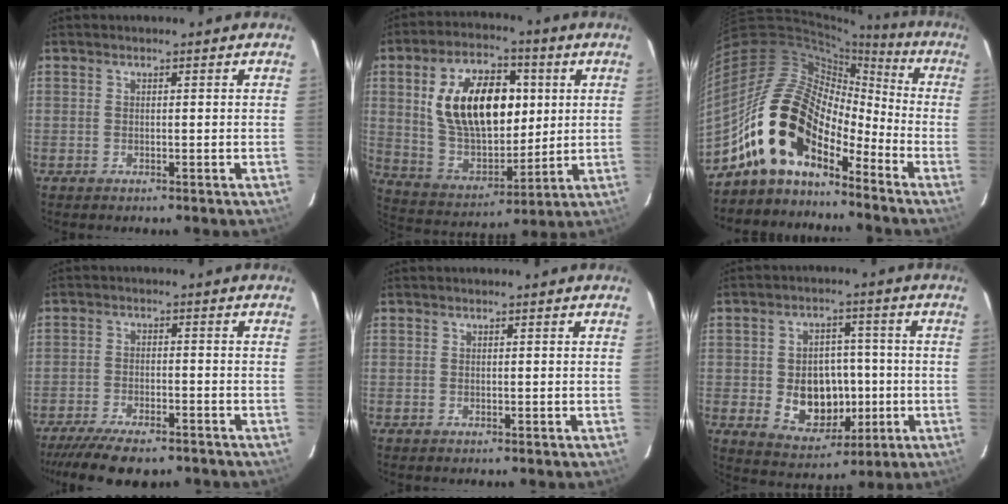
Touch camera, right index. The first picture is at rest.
{"total": 20.3, "force": [4.4, 11.7, 15.9], "torque": [-0.293, 0.018, 0.094]}
{"total": 16.2, "force": [-10.6, 8.0, 9.3], "torque": [-0.163, 0.009, -0.214]}
{"total": 12.6, "force": [-10.2, 3.8, 6.4], "torque": [-0.145, -0.028, -0.163]}
{"total": 0.0}
{"total": 11.3, "force": [-1.9, 8.6, 7.1], "torque": [-0.145, 0.006, -0.007]}